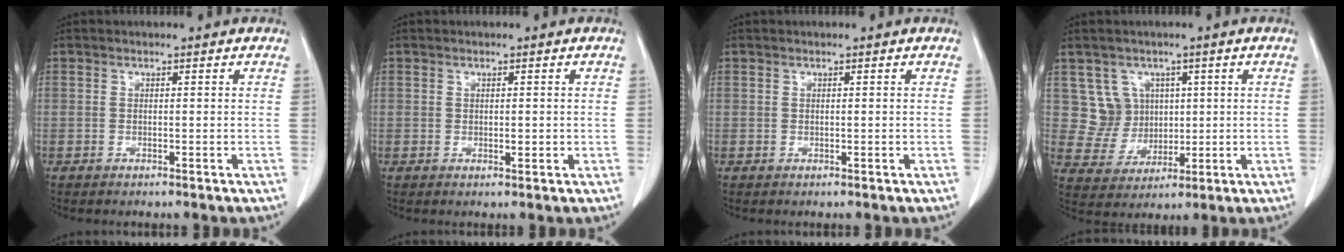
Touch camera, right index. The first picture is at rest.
{"total": 0.9, "force": [0.1, 0.5, 0.7], "torque": [-0.007, 0.001, 0.004]}
{"total": 0.0}
{"total": 6.1, "force": [2.2, 5.7, 0.3], "torque": [-0.003, 0.020, 0.051]}